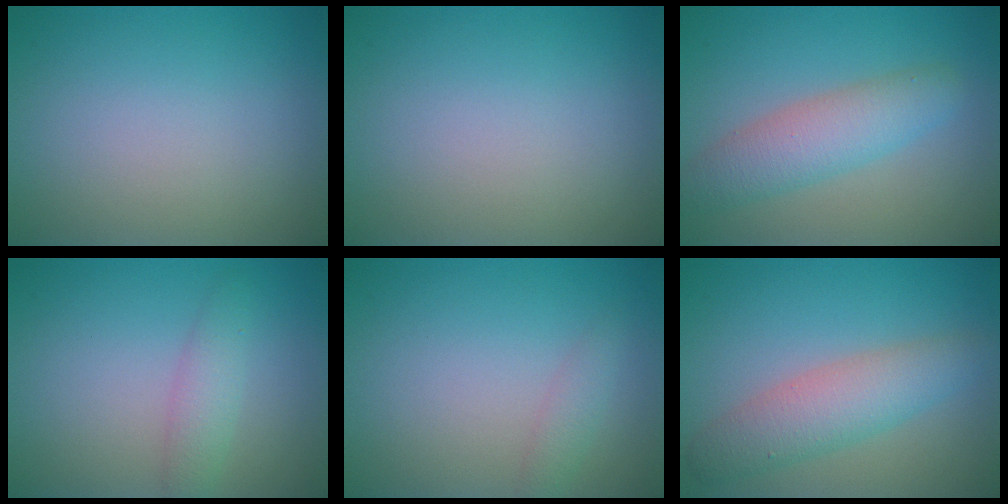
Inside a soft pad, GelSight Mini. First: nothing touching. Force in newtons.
{"total": 0.0}
{"total": 4.4, "press": 4.4, "slide": 0.0}
{"total": 2.2, "press": 2.2, "slide": 0.0}
{"total": 1.3, "press": 1.3, "slide": 0.0}
{"total": 4.5, "press": 4.5, "slide": 0.1}